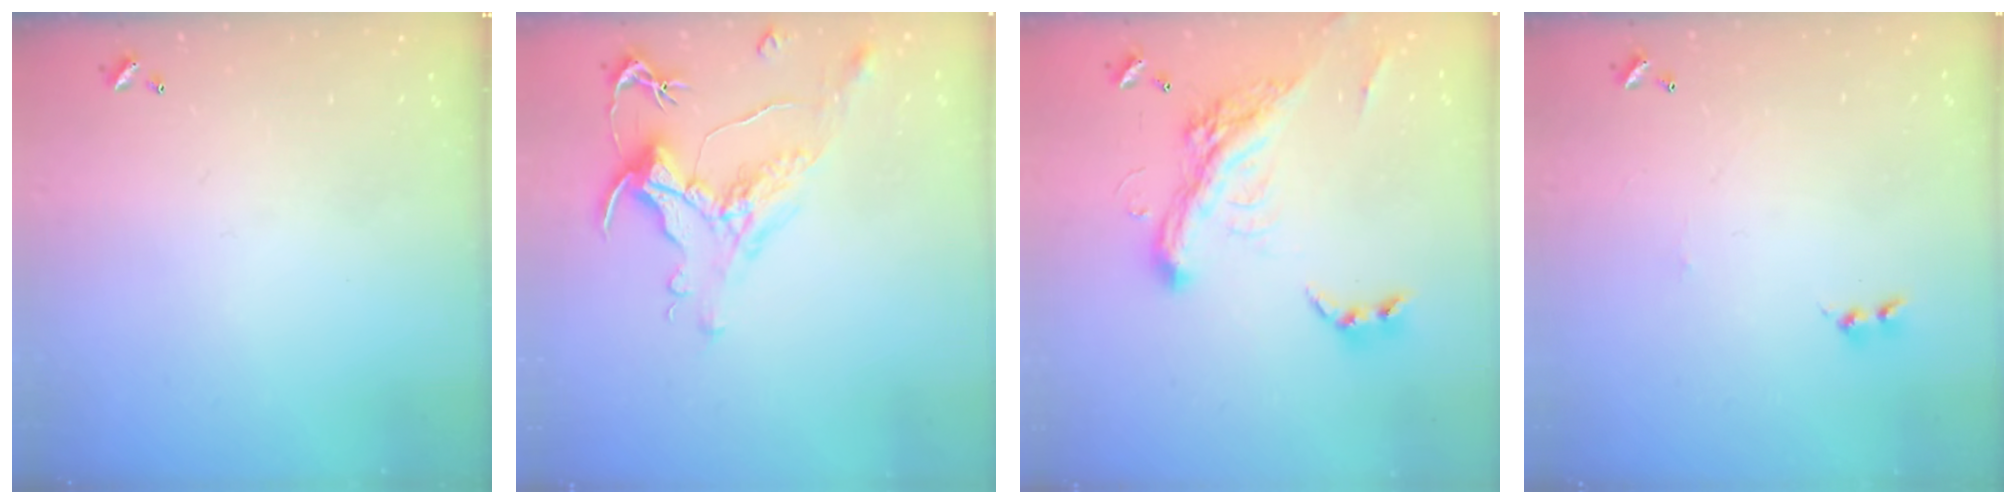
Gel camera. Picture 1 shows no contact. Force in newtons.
{"total": 1.7, "press": 1.1, "slide": 1.3}
{"total": 8.3, "press": 8.0, "slide": 1.9}
{"total": 0.0}